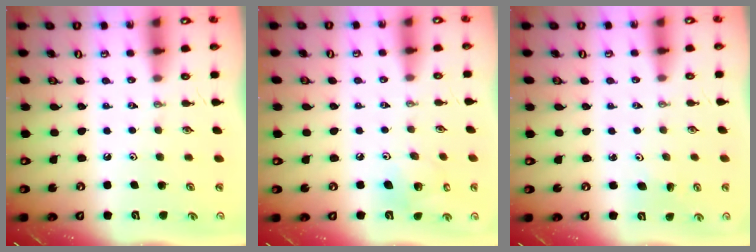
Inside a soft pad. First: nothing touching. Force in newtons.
{"total": 7.4, "press": 7.0, "slide": 2.5}
{"total": 3.9, "press": 3.9, "slide": 0.2}